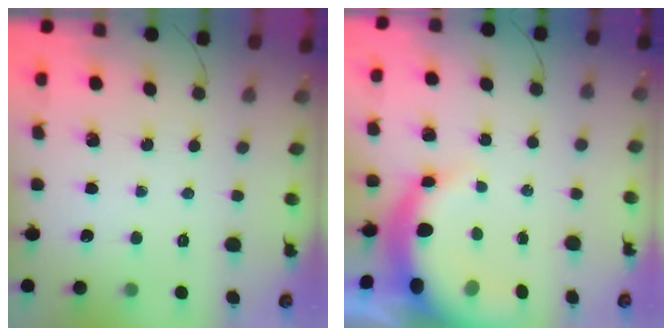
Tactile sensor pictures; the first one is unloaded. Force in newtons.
{"total": 9.9, "press": 9.7, "slide": 1.9}